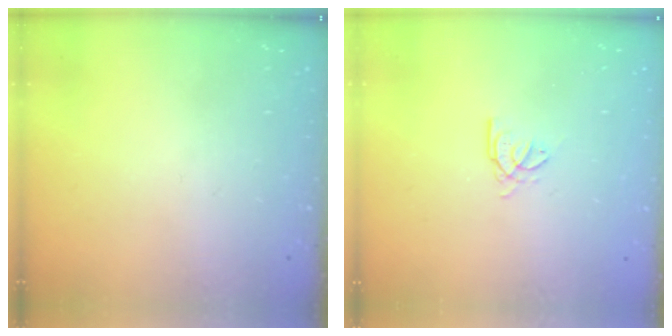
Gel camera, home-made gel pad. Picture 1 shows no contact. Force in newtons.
{"total": 2.7, "press": 2.7, "slide": 0.4}